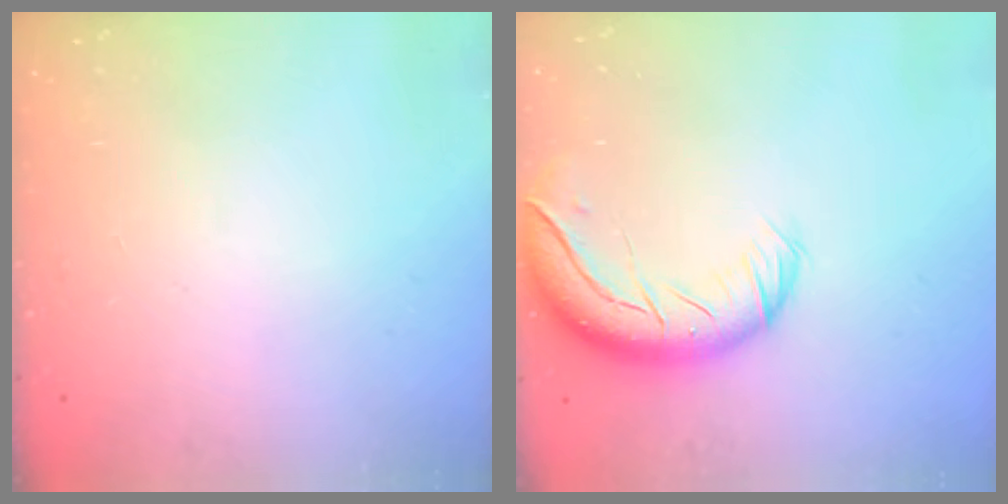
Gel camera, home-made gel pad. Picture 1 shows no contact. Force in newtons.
{"total": 14.0, "press": 13.5, "slide": 3.7}